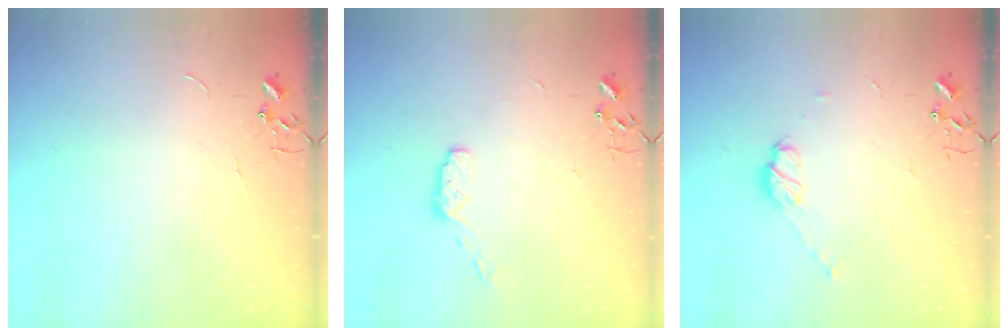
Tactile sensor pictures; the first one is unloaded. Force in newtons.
{"total": 6.8, "press": 6.7, "slide": 0.8}
{"total": 7.6, "press": 7.6, "slide": 0.3}